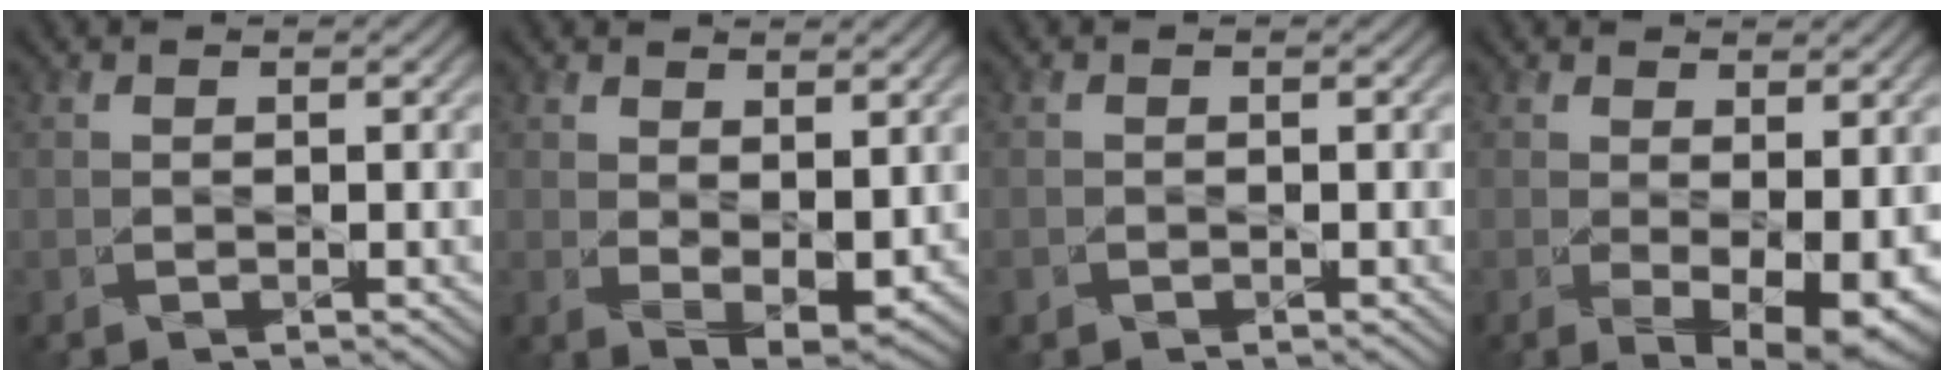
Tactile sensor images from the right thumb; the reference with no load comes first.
{"total": 4.8, "force": [1.3, 2.6, 3.8], "torque": [-0.075, -0.017, 0.032]}
{"total": 0.7, "force": [-0.5, 0.5, 0.1], "torque": [-0.003, -0.004, -0.011]}
{"total": 6.2, "force": [-0.3, 2.8, 5.5], "torque": [-0.097, -0.022, 0.009]}